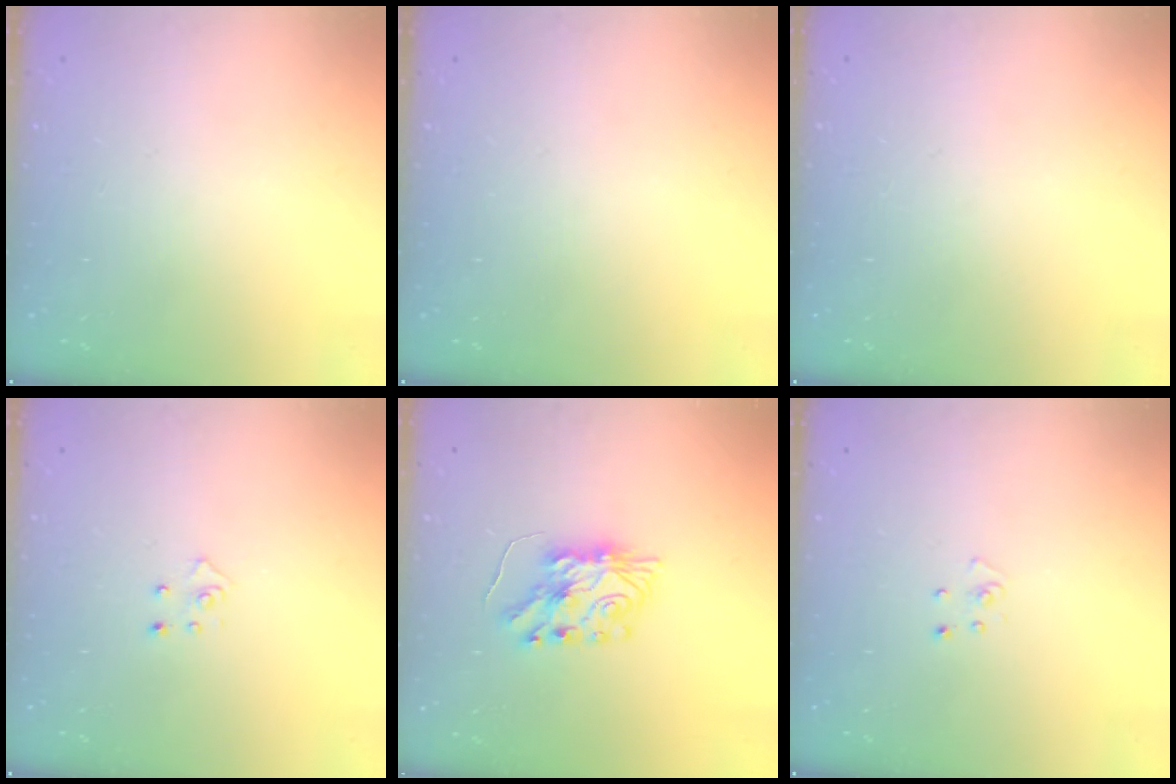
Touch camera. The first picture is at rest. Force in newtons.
{"total": 0.0}
{"total": 0.0}
{"total": 3.9, "press": 3.9, "slide": 0.3}
{"total": 8.1, "press": 8.1, "slide": 0.6}
{"total": 2.5, "press": 2.5, "slide": 0.3}